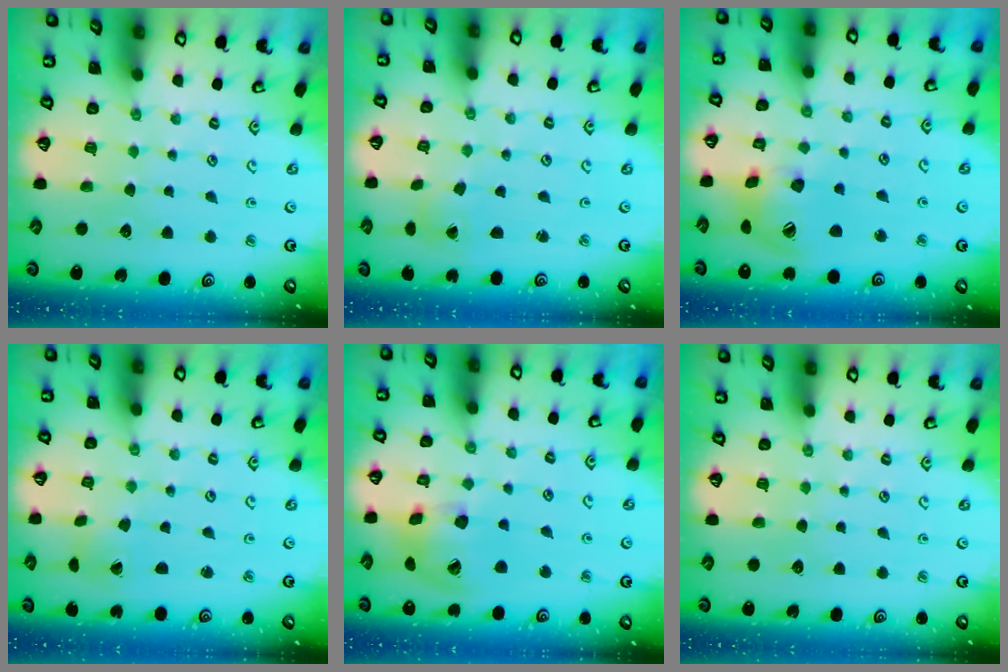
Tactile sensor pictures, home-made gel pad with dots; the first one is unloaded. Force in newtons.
{"total": 1.3, "press": 1.3, "slide": 0.1}
{"total": 16.3, "press": 16.2, "slide": 2.2}
{"total": 1.4, "press": 1.4, "slide": 0.3}
{"total": 15.7, "press": 15.5, "slide": 2.3}
{"total": 0.0}